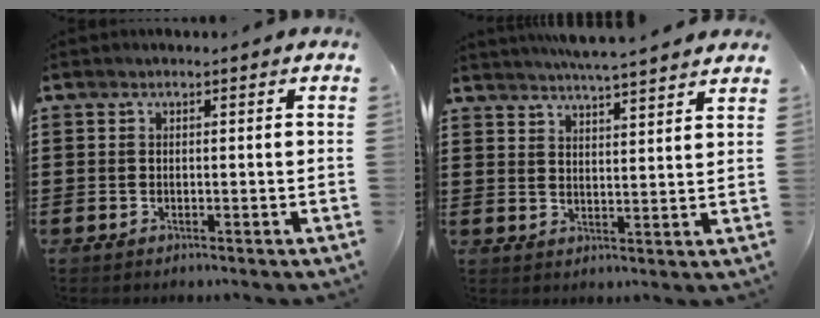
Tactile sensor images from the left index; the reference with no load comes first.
{"total": 4.2, "force": [4.1, -0.4, 0.7], "torque": [-0.031, -0.019, 0.073]}